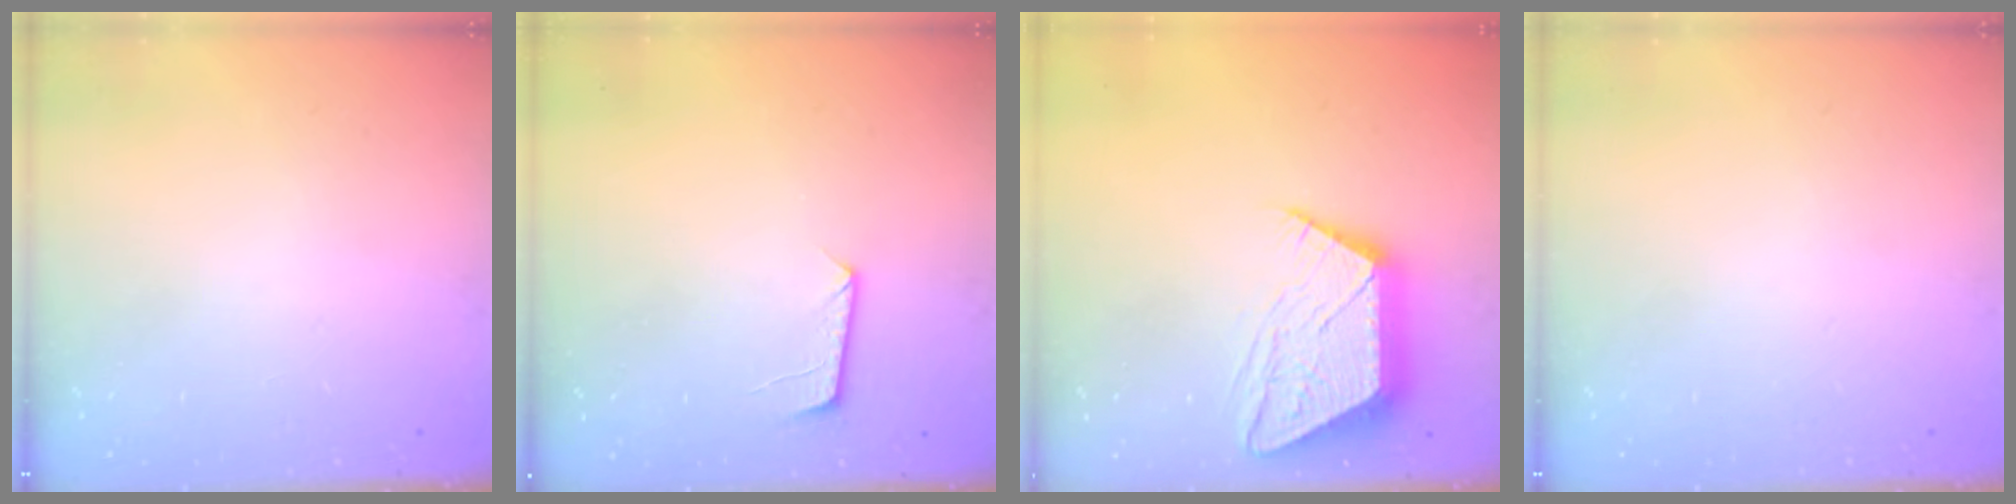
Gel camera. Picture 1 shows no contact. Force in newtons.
{"total": 8.3, "press": 8.3, "slide": 0.6}
{"total": 14.2, "press": 14.2, "slide": 1.1}
{"total": 0.0}